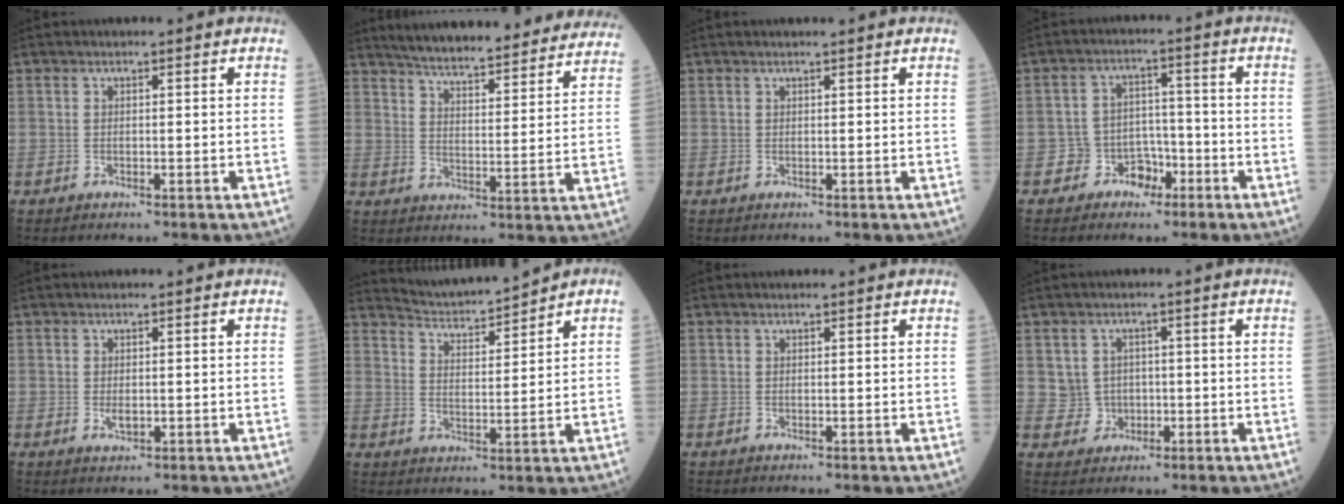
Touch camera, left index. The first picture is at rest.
{"total": 27.1, "force": [24.8, 3.9, 10.1], "torque": [-0.149, -0.037, 0.311]}
{"total": 1.4, "force": [1.3, -0.2, 0.7], "torque": [-0.006, 0.011, 0.023]}
{"total": 4.8, "force": [-2.7, 3.9, 0.8], "torque": [-0.003, 0.019, -0.043]}
{"total": 1.3, "force": [0.0, 0.7, 1.1], "torque": [-0.022, -0.003, 0.003]}
{"total": 6.5, "force": [6.5, -0.3, 0.8], "torque": [-0.026, 0.008, 0.126]}
{"total": 0.6, "force": [0.5, 0.0, 0.2], "torque": [-0.004, 0.004, 0.010]}
{"total": 3.4, "force": [-0.1, 3.4, 0.2], "torque": [0.003, 0.009, 0.002]}